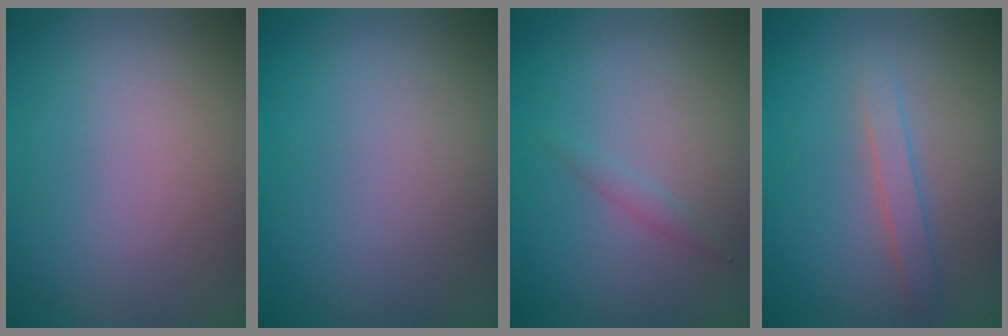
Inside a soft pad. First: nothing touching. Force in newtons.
{"total": 0.0}
{"total": 0.8, "press": 0.8, "slide": 0.1}
{"total": 1.6, "press": 1.6, "slide": 0.0}